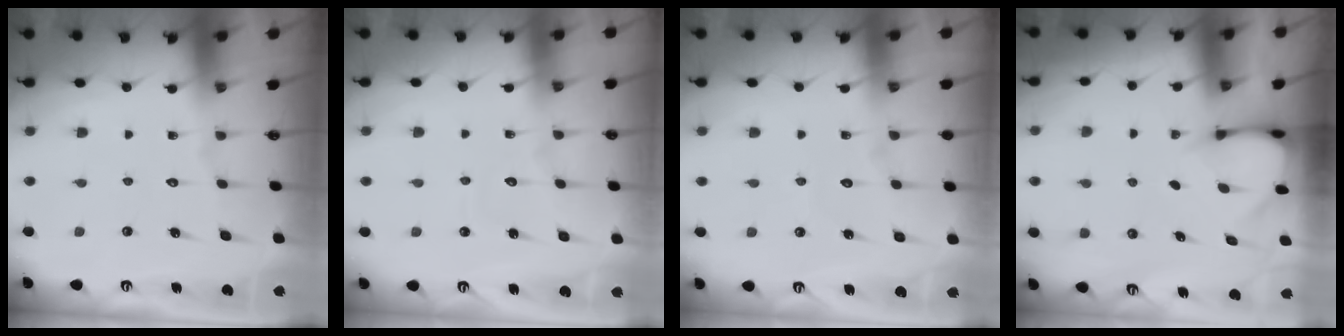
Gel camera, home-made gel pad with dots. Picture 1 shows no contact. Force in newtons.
{"total": 2.6, "press": 2.6, "slide": 0.3}
{"total": 2.7, "press": 2.7, "slide": 0.2}
{"total": 2.9, "press": 2.9, "slide": 0.2}